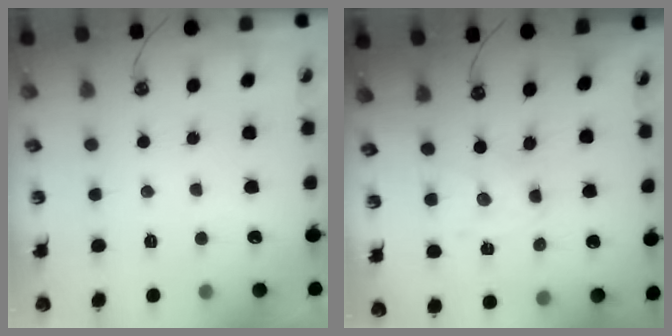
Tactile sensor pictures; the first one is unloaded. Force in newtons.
{"total": 2.8, "press": 2.7, "slide": 0.7}